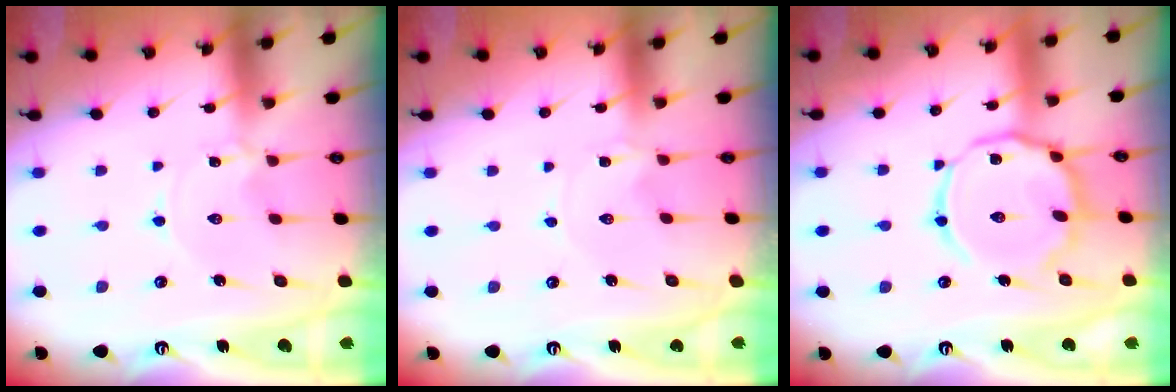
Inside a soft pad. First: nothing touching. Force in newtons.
{"total": 0.8, "press": 0.8, "slide": 0.1}
{"total": 13.7, "press": 13.6, "slide": 1.2}